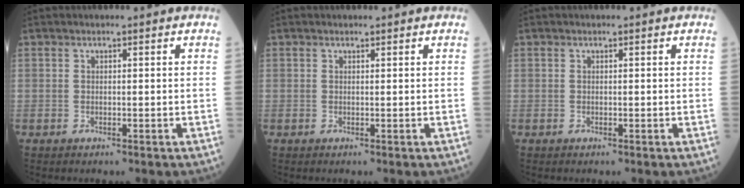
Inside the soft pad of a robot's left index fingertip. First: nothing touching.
{"total": 0.0}
{"total": 0.0}